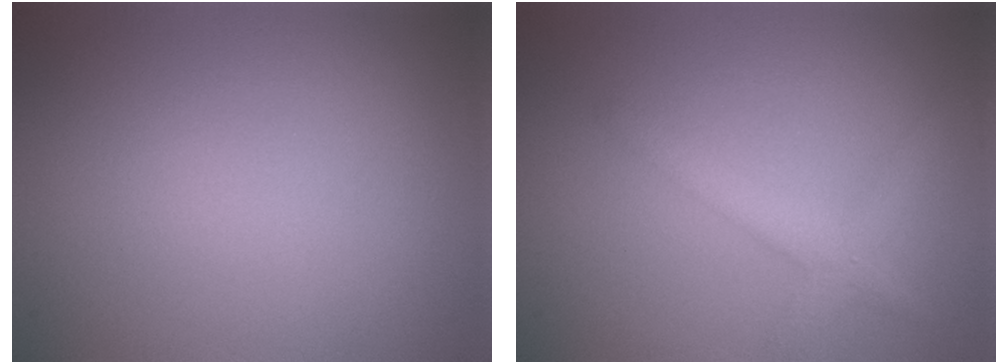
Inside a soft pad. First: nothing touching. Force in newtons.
{"total": 2.4, "press": 2.4, "slide": 0.2}